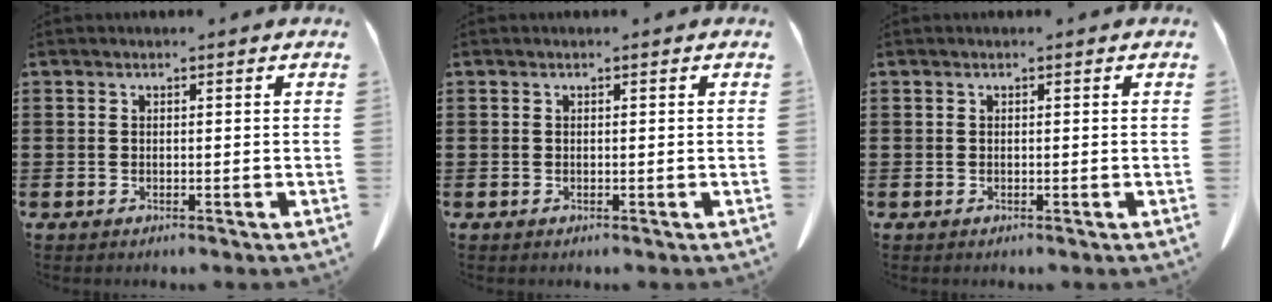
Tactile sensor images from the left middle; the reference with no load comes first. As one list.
[{"total": 0.0}, {"total": 0.0}]